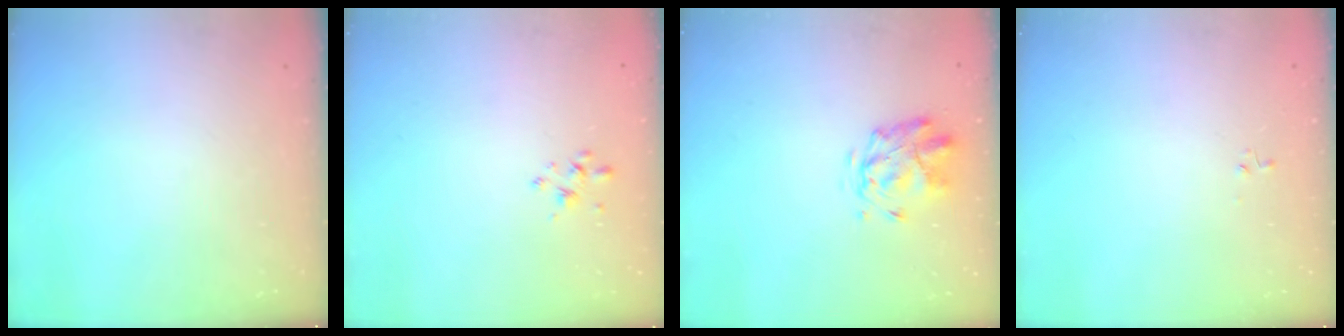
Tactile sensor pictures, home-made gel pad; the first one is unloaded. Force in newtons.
{"total": 2.8, "press": 2.6, "slide": 1.0}
{"total": 2.8, "press": 2.4, "slide": 1.4}
{"total": 0.0}